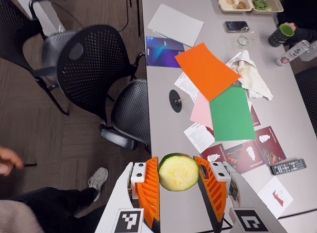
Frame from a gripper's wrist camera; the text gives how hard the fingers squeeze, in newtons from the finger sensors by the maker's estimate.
{"total": 11.9, "left": 12.5, "right": 11.3}